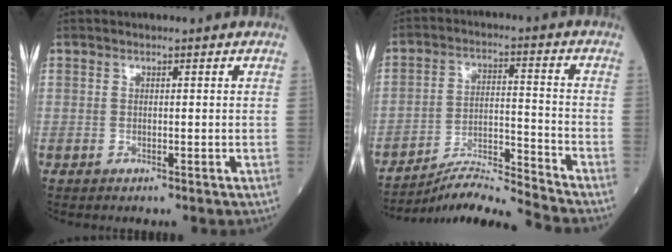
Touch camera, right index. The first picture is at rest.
{"total": 9.5, "force": [-9.0, -2.8, 1.0], "torque": [-0.019, 0.011, -0.162]}